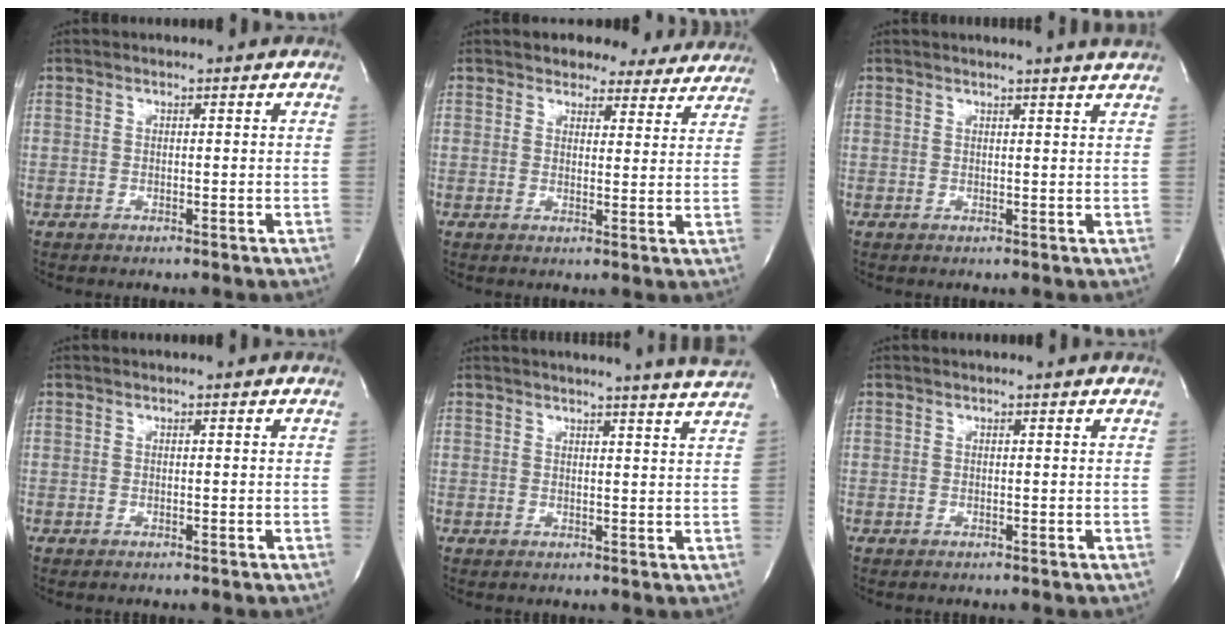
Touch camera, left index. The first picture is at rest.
{"total": 8.2, "force": [7.3, 3.5, 0.8], "torque": [0.019, -0.006, 0.066]}
{"total": 4.1, "force": [3.7, -1.0, 1.5], "torque": [-0.021, -0.005, 0.029]}
{"total": 0.0}
{"total": 8.9, "force": [8.2, -1.8, 2.8], "torque": [-0.038, -0.036, 0.081]}
{"total": 0.0}